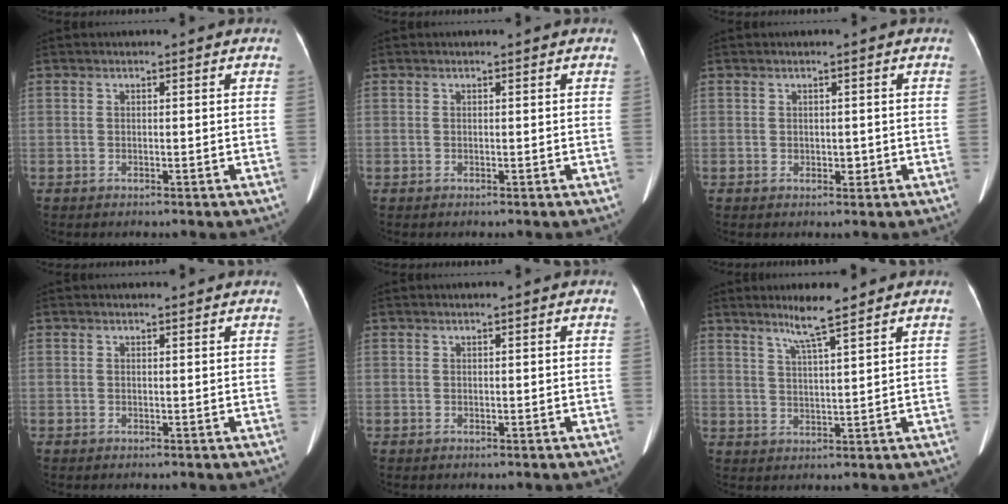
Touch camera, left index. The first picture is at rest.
{"total": 0.0}
{"total": 1.1, "force": [-0.2, 0.9, 0.7], "torque": [-0.010, -0.001, 0.001]}
{"total": 0.6, "force": [0.6, 0.3, 0.0], "torque": [-0.011, 0.008, 0.008]}
{"total": 0.0}
{"total": 5.2, "force": [3.9, -0.6, 3.4], "torque": [-0.069, -0.006, 0.073]}